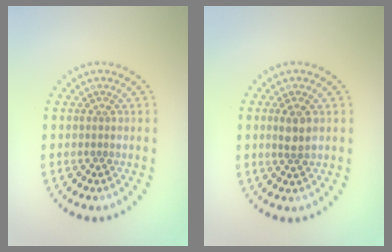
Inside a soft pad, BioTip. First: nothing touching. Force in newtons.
{"total": 2.1, "press": 2.0, "slide": 0.6}